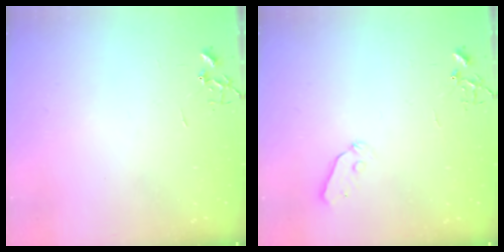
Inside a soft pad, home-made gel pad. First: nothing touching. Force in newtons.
{"total": 4.5, "press": 4.4, "slide": 0.7}